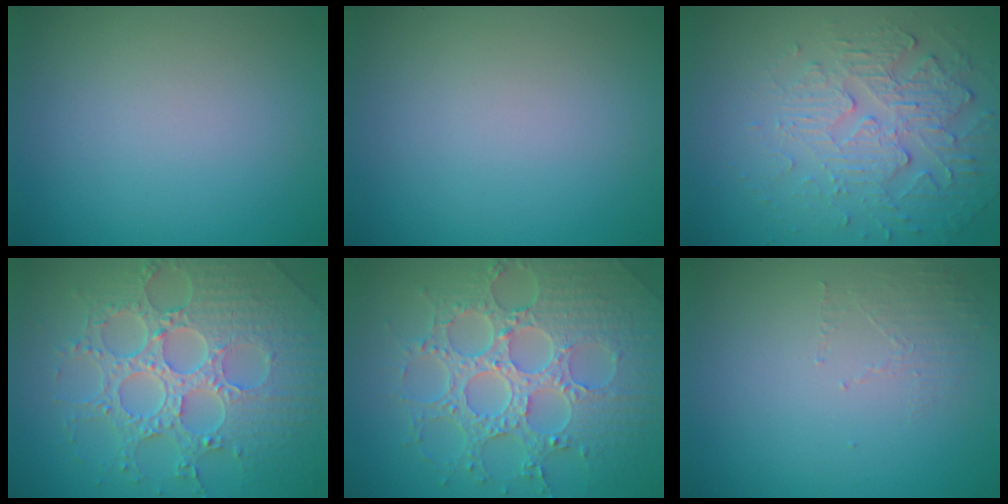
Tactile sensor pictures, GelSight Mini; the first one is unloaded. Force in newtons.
{"total": 0.0}
{"total": 5.5, "press": 3.4, "slide": 4.3}
{"total": 8.1, "press": 6.0, "slide": 5.5}
{"total": 8.4, "press": 6.2, "slide": 5.6}
{"total": 1.4, "press": 0.4, "slide": 1.4}